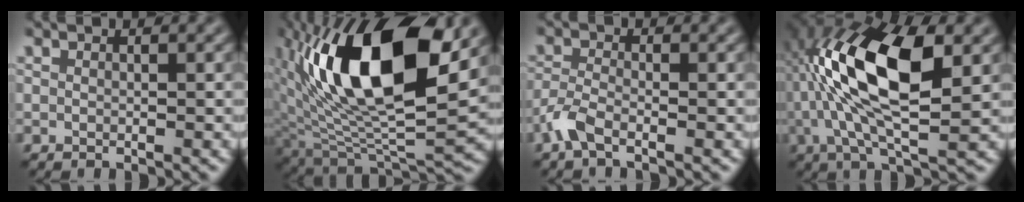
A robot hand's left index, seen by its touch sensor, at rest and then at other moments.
{"total": 15.6, "force": [4.9, 7.0, 13.1], "torque": [-0.236, -0.001, 0.088]}
{"total": 2.4, "force": [-1.7, 0.6, 1.6], "torque": [-0.044, 0.000, -0.045]}
{"total": 11.2, "force": [1.4, 4.1, 10.3], "torque": [-0.191, 0.018, 0.020]}